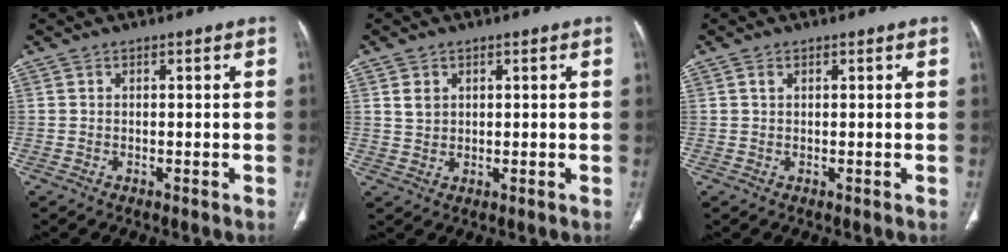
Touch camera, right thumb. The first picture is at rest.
{"total": 2.9, "force": [1.1, 2.3, 1.3], "torque": [-0.015, -0.006, 0.026]}
{"total": 0.9, "force": [0.4, 0.6, 0.6], "torque": [-0.013, 0.002, 0.008]}